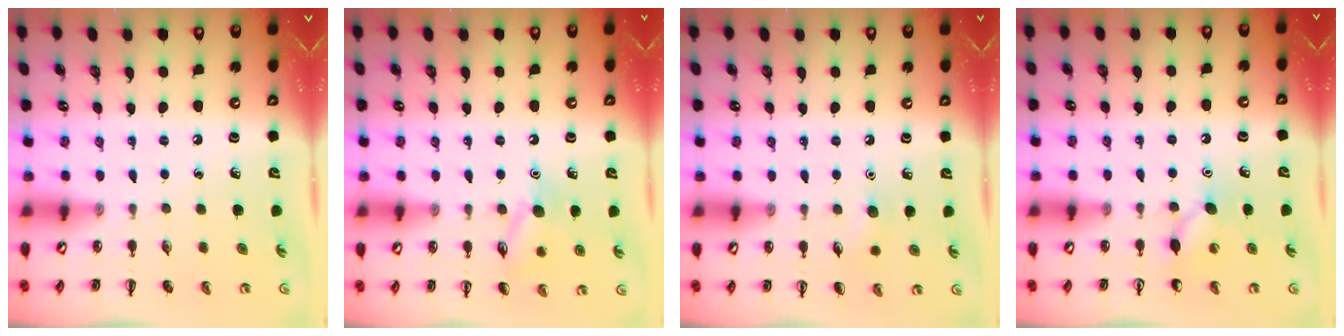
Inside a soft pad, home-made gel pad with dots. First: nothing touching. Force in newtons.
{"total": 9.7, "press": 9.6, "slide": 1.0}
{"total": 5.0, "press": 4.8, "slide": 1.3}
{"total": 7.5, "press": 7.3, "slide": 2.0}